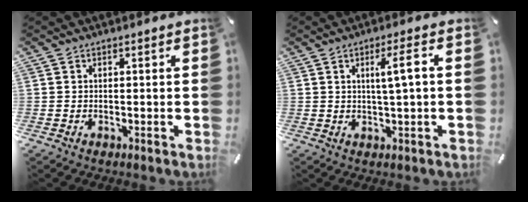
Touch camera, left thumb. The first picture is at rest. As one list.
[{"total": 6.1, "force": [1.2, 0.6, 6.0], "torque": [-0.114, -0.001, 0.016]}]